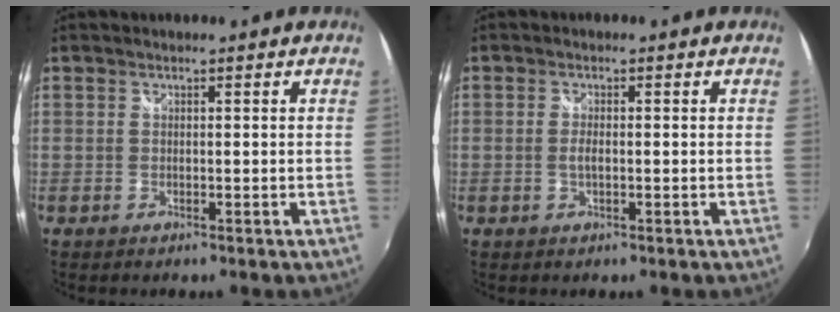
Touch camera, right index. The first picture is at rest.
{"total": 1.5, "force": [-0.3, 0.5, 1.4], "torque": [-0.030, -0.001, -0.006]}